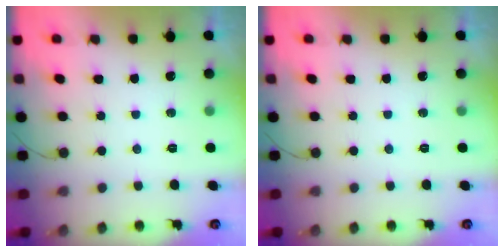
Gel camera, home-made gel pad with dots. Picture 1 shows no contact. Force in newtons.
{"total": 0.0}